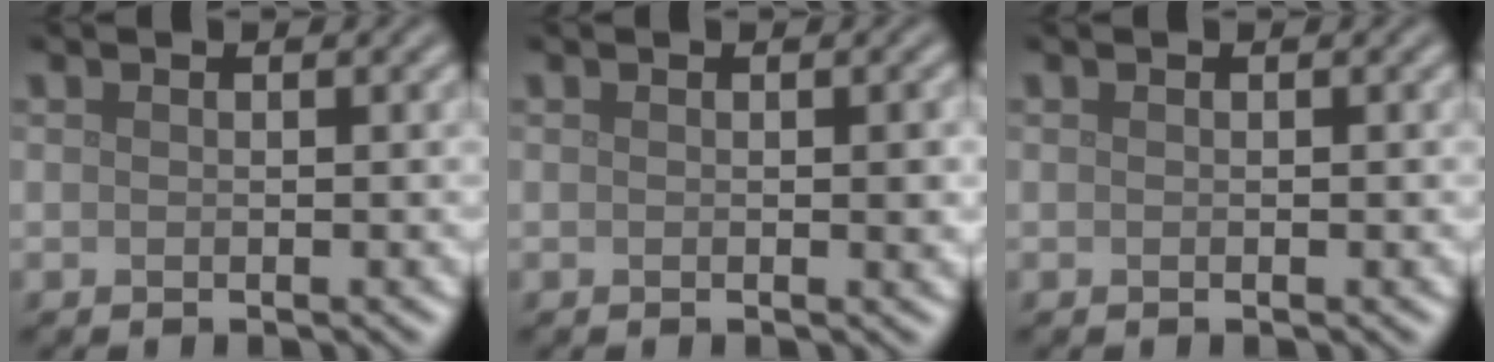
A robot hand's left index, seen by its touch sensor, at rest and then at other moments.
{"total": 0.9, "force": [0.0, 0.2, 0.9], "torque": [-0.010, -0.002, 0.000]}
{"total": 0.0}